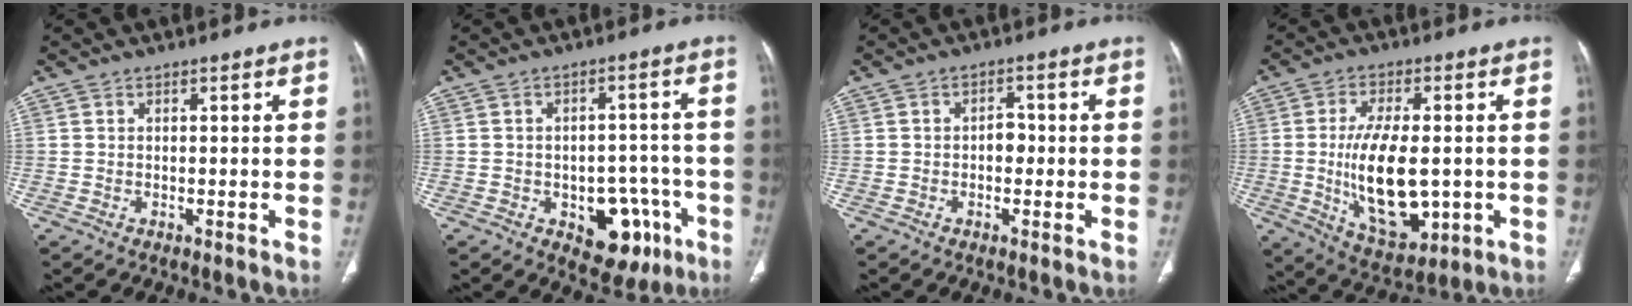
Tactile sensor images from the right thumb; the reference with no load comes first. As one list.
[{"total": 11.2, "force": [-4.7, 7.1, 7.3], "torque": [-0.052, 0.035, -0.050]}, {"total": 2.6, "force": [-0.4, 1.8, 1.7], "torque": [-0.010, 0.010, -0.012]}, {"total": 15.9, "force": [-1.5, 7.8, 13.7], "torque": [-0.226, -0.013, -0.011]}]